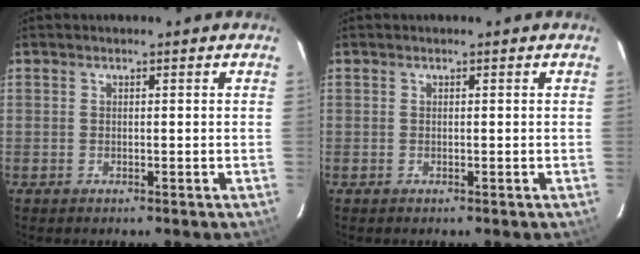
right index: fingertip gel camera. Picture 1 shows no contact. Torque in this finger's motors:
{"motor_torque": [0.00, 0.00, 0.00, 0.00]}